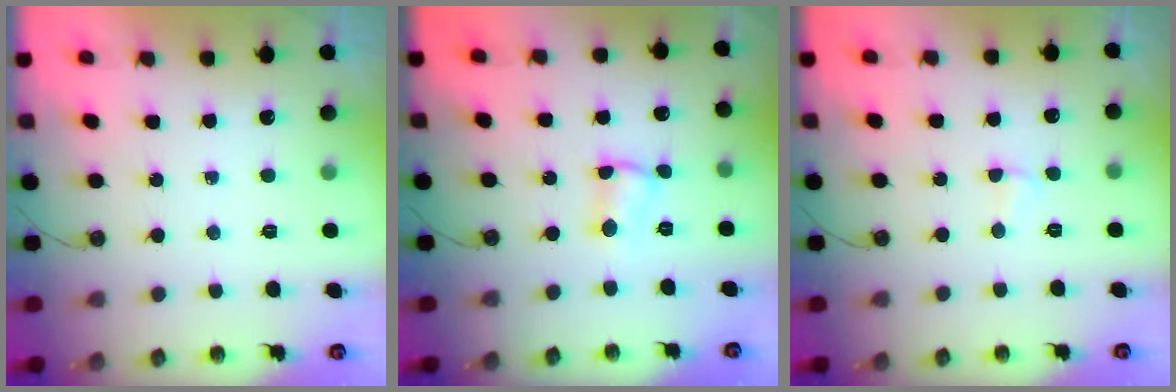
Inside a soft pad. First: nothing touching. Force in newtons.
{"total": 2.6, "press": 2.6, "slide": 0.5}
{"total": 2.1, "press": 2.0, "slide": 0.6}